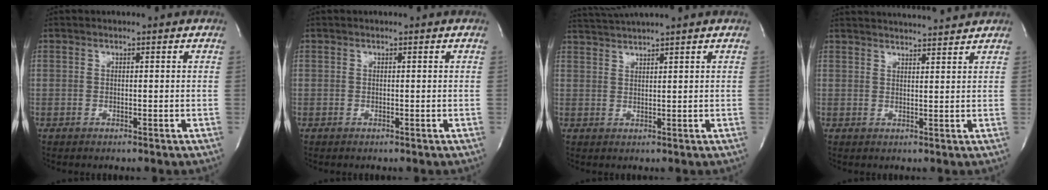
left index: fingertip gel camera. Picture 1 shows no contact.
{"total": 0.0}
{"total": 4.4, "force": [4.0, -1.5, 1.2], "torque": [-0.021, 0.013, 0.075]}
{"total": 9.0, "force": [8.8, -0.1, 2.2], "torque": [-0.036, 0.011, 0.115]}